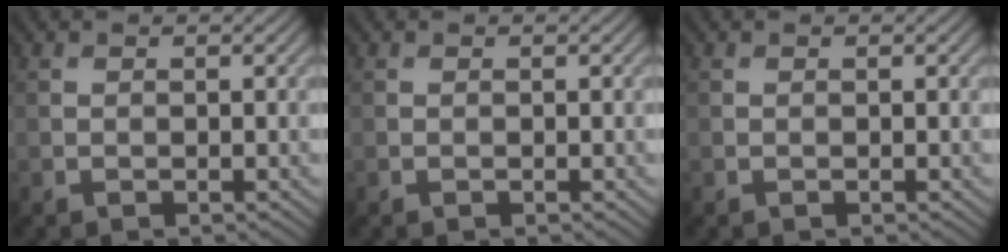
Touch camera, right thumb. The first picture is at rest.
{"total": 0.0}
{"total": 0.0}